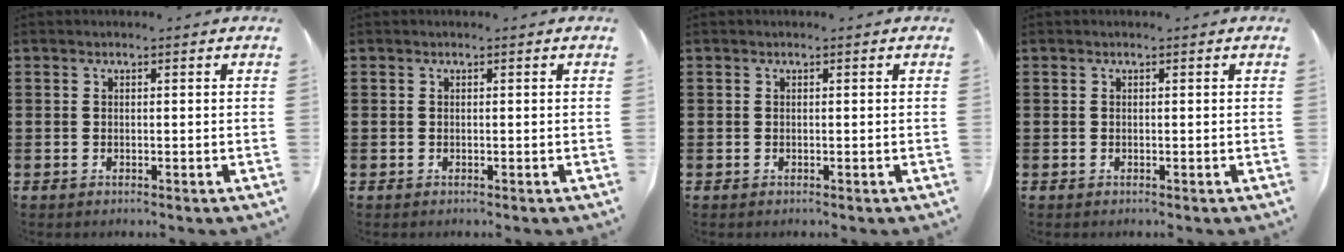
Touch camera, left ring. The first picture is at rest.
{"total": 0.0}
{"total": 0.0}
{"total": 0.0}